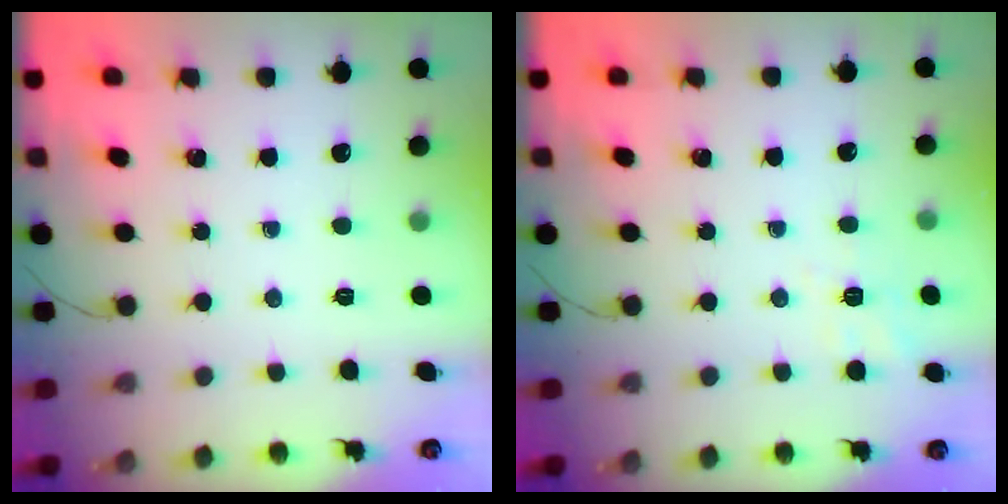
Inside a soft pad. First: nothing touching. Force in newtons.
{"total": 2.2, "press": 0.2, "slide": 2.2}